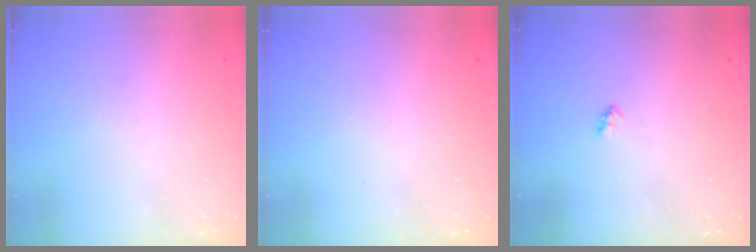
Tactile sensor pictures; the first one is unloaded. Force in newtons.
{"total": 0.0}
{"total": 2.0, "press": 2.0, "slide": 0.3}